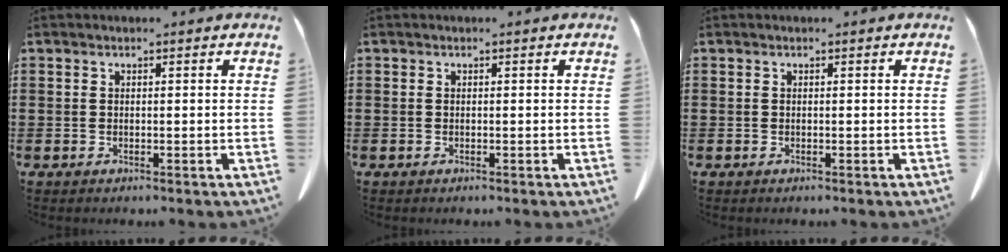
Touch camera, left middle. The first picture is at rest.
{"total": 0.0}
{"total": 0.0}